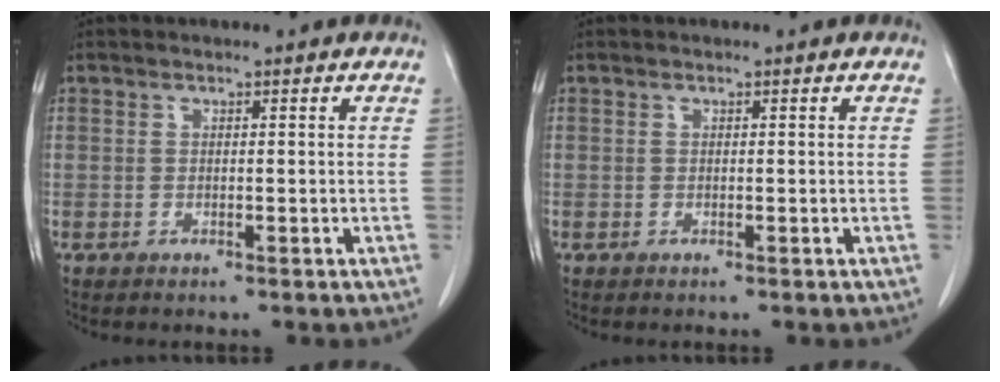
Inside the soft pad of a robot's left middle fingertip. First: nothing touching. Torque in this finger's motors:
{"motor_torque": [0.00, 0.00, 0.01, 0.00]}